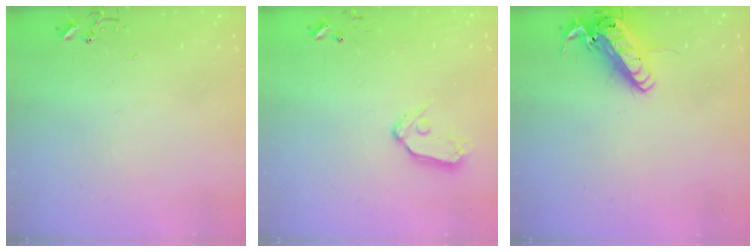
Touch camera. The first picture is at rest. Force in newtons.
{"total": 8.0, "press": 8.0, "slide": 0.5}
{"total": 16.4, "press": 16.2, "slide": 2.7}